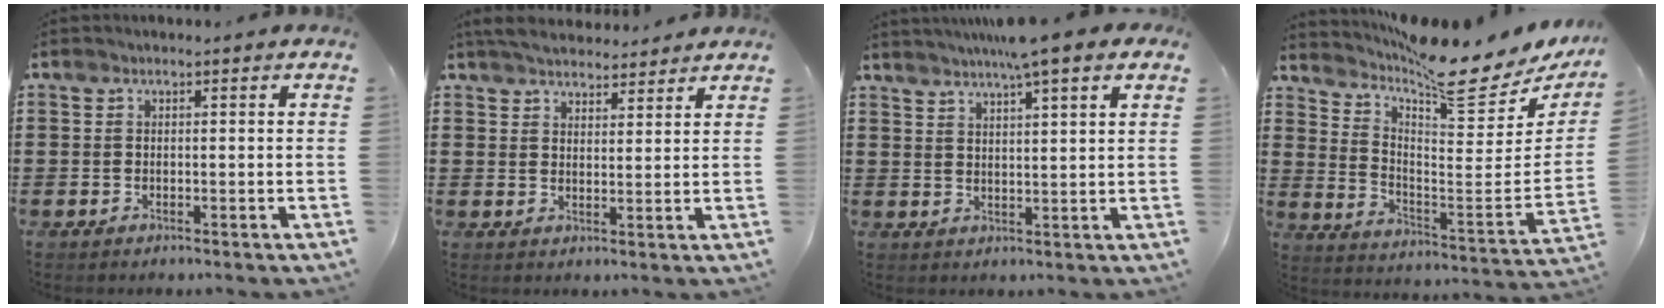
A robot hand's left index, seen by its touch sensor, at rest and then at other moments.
{"total": 4.4, "force": [4.2, 1.0, 0.6], "torque": [-0.027, -0.007, 0.080]}
{"total": 5.8, "force": [4.6, -0.3, 3.6], "torque": [-0.074, -0.009, 0.078]}
{"total": 10.6, "force": [9.1, 1.4, 5.4], "torque": [-0.107, -0.071, 0.150]}